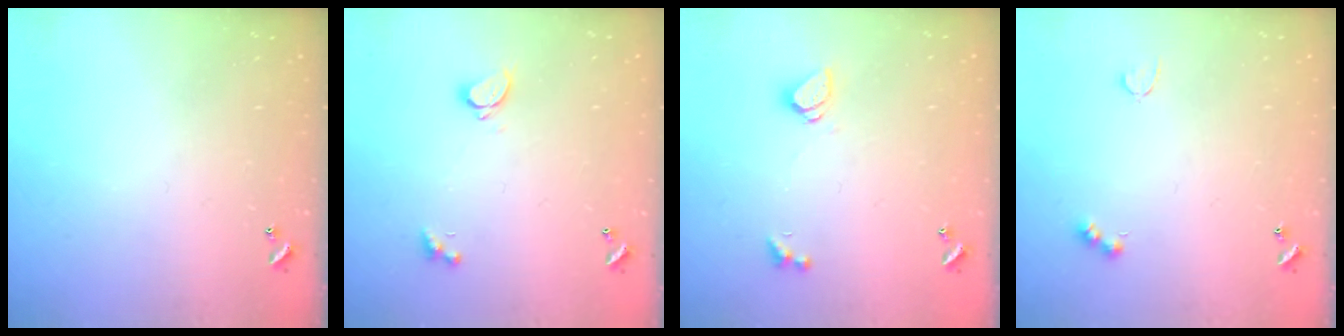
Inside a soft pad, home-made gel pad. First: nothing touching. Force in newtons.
{"total": 2.2, "press": 2.0, "slide": 0.9}
{"total": 1.2, "press": 1.1, "slide": 0.5}
{"total": 4.1, "press": 4.1, "slide": 0.6}